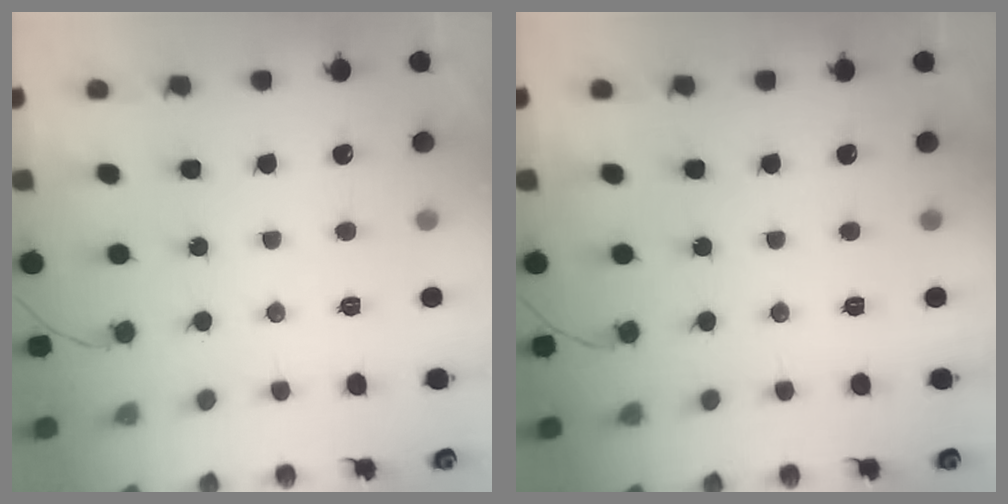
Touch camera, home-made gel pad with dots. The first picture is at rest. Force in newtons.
{"total": 0.0}